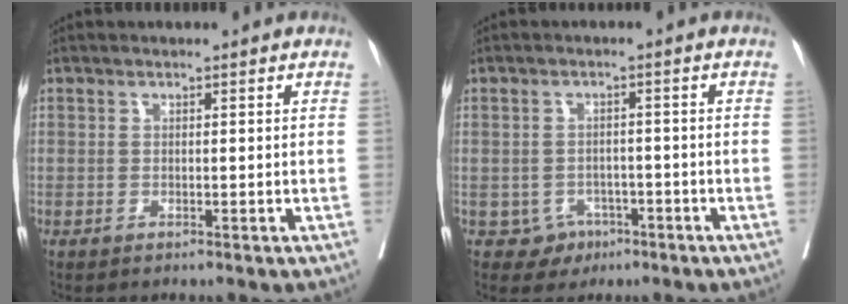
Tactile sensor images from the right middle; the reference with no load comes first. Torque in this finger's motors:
{"motor_torque": [0.41, -0.21, 0.01, -0.02]}